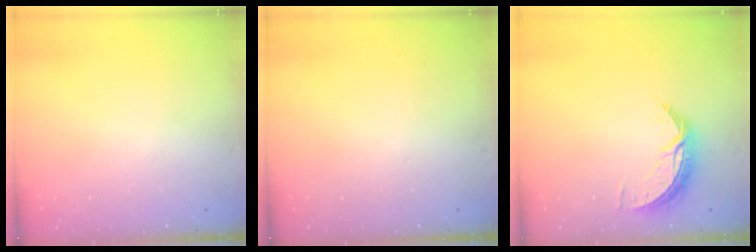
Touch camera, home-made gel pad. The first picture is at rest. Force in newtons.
{"total": 0.0}
{"total": 8.2, "press": 8.2, "slide": 0.4}